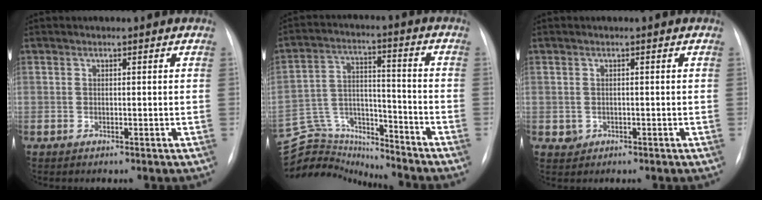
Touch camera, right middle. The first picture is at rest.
{"total": 14.3, "force": [-14.3, 1.4, 0.3], "torque": [-0.012, 0.043, -0.246]}
{"total": 1.4, "force": [-0.3, 1.4, 0.2], "torque": [-0.002, 0.003, -0.001]}